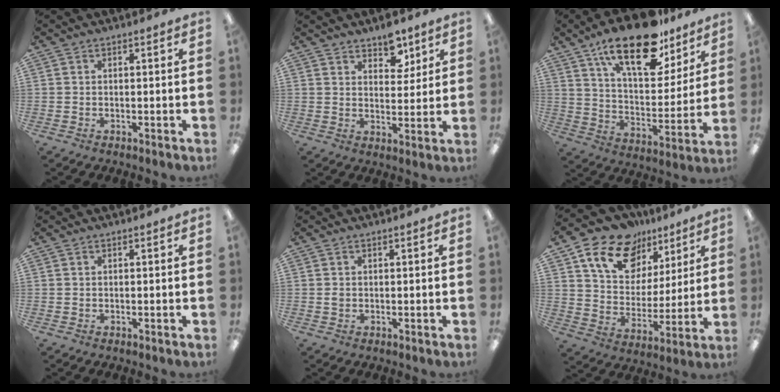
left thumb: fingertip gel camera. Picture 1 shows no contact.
{"total": 6.8, "force": [5.2, 3.6, 2.5], "torque": [-0.009, -0.033, 0.088]}
{"total": 22.0, "force": [15.0, 9.1, 13.3], "torque": [-0.212, -0.086, 0.255]}
{"total": 0.0}
{"total": 0.9, "force": [0.1, 0.8, 0.3], "torque": [-0.007, 0.005, 0.000]}
{"total": 15.7, "force": [9.9, 10.6, 6.1], "torque": [-0.120, -0.050, 0.187]}